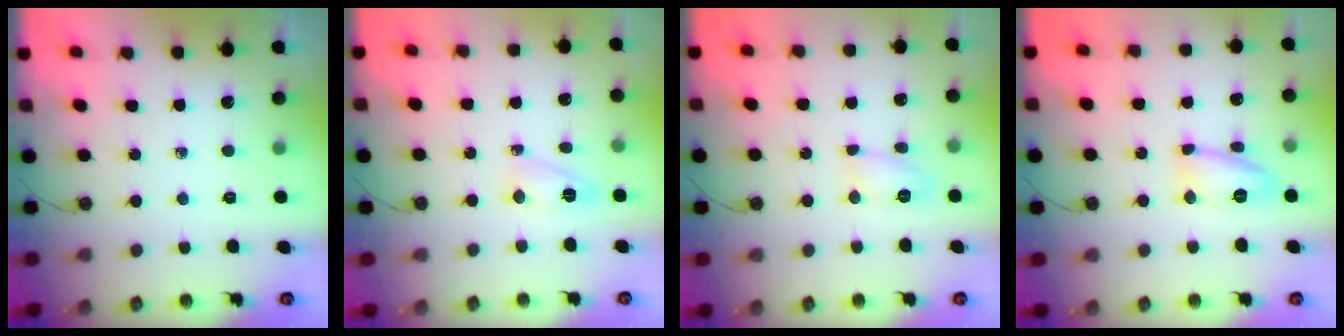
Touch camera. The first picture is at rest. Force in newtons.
{"total": 4.9, "press": 4.9, "slide": 0.5}
{"total": 6.6, "press": 6.6, "slide": 0.5}
{"total": 10.3, "press": 10.3, "slide": 0.5}